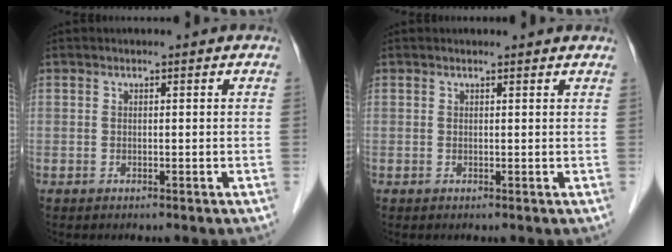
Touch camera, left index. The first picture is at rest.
{"total": 2.3, "force": [2.2, 0.3, 0.4], "torque": [-0.013, 0.007, 0.018]}